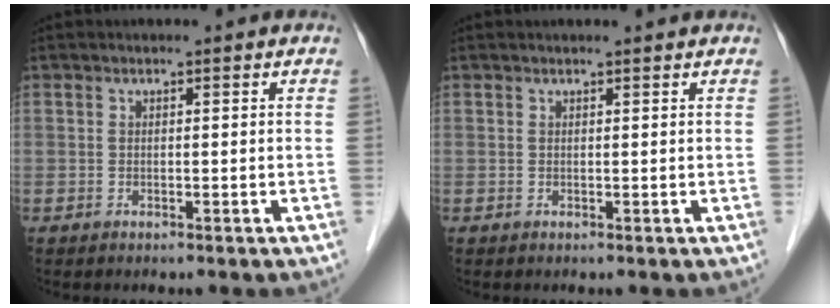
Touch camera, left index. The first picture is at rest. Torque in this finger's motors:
{"motor_torque": [0.46, -0.49, 0.03, -0.01]}